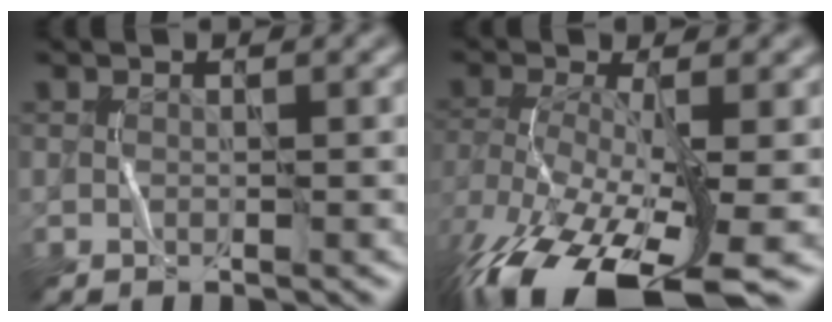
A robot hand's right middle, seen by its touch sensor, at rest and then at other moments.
{"total": 13.5, "force": [-7.6, 4.7, 10.2], "torque": [-0.219, -0.025, -0.122]}